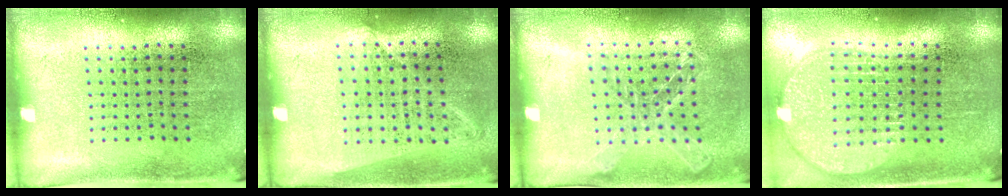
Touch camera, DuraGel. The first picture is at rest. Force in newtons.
{"total": 1.0, "press": 0.9, "slide": 0.5}
{"total": 1.1, "press": 1.1, "slide": 0.1}
{"total": 1.9, "press": 1.6, "slide": 1.0}